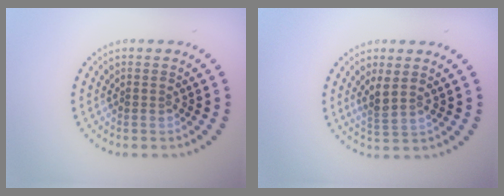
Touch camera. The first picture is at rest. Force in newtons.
{"total": 2.0, "press": 1.6, "slide": 1.2}